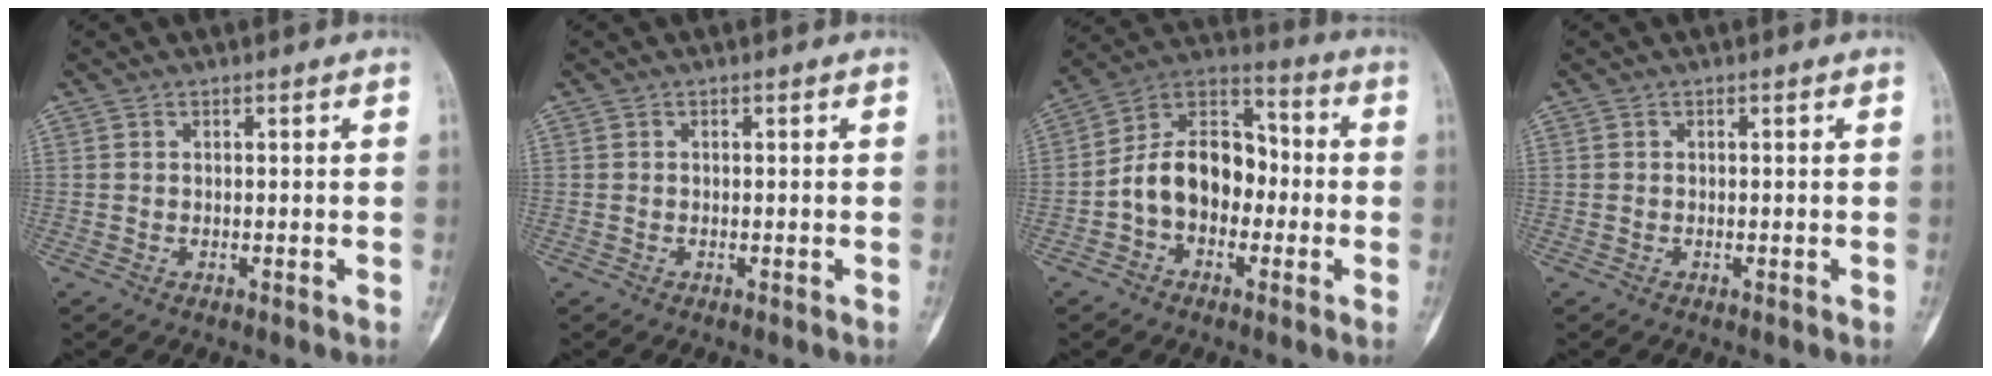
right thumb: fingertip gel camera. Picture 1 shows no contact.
{"total": 0.0}
{"total": 13.7, "force": [-2.2, 9.7, 9.4], "torque": [-0.130, 0.050, -0.052]}
{"total": 0.0}